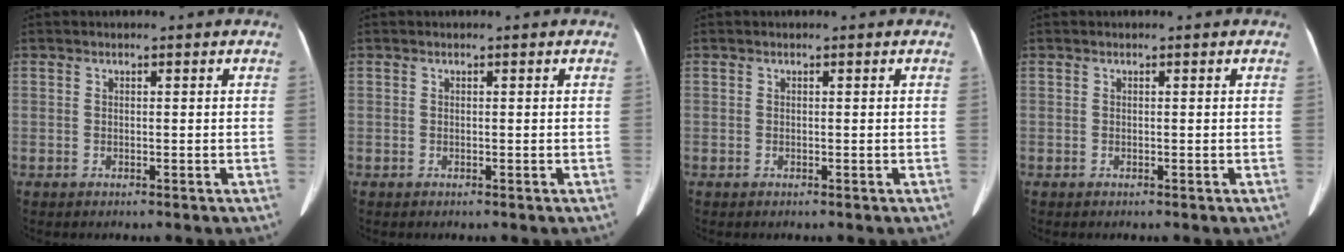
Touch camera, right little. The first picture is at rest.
{"total": 0.0}
{"total": 0.0}
{"total": 0.0}